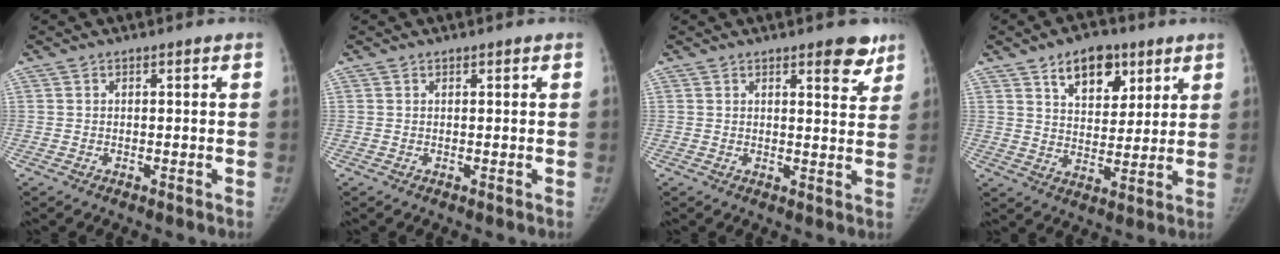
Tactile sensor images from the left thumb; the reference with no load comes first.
{"total": 0.0}
{"total": 5.5, "force": [3.7, 2.0, 3.6], "torque": [-0.023, -0.021, 0.043]}
{"total": 11.1, "force": [6.3, 6.6, 6.4], "torque": [-0.061, -0.031, 0.101]}